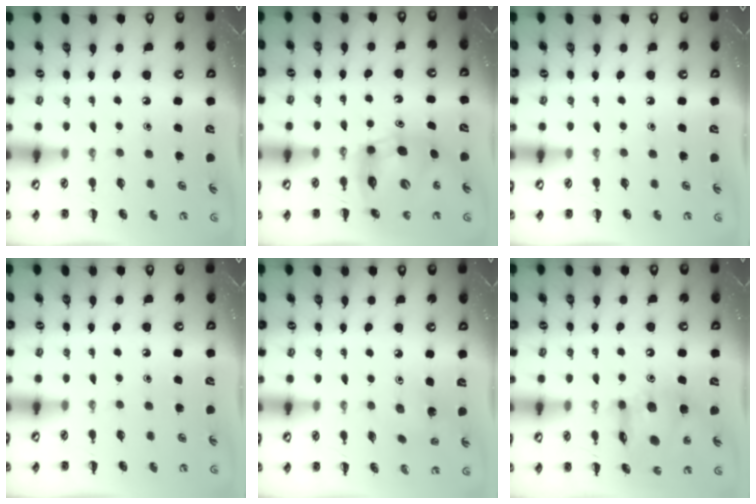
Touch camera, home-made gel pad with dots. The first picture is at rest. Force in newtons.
{"total": 10.5, "press": 10.1, "slide": 2.8}
{"total": 0.0}
{"total": 0.0}
{"total": 2.7, "press": 2.5, "slide": 0.9}
{"total": 13.5, "press": 13.1, "slide": 3.4}